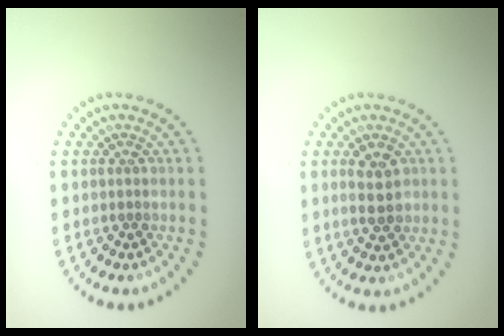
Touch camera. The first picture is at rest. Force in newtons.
{"total": 2.6, "press": 2.6, "slide": 0.3}